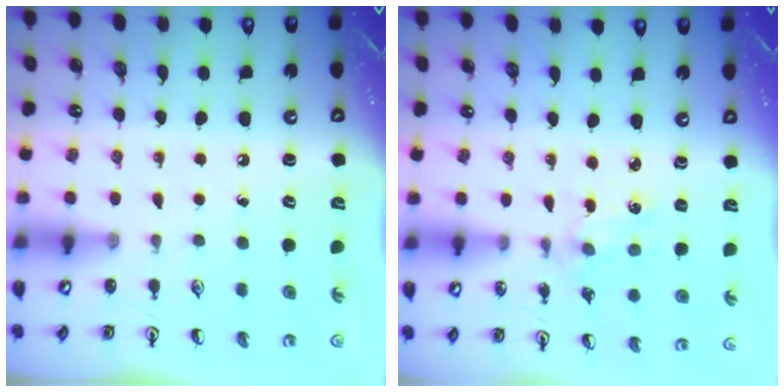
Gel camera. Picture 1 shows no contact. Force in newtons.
{"total": 1.8, "press": 1.8, "slide": 0.4}